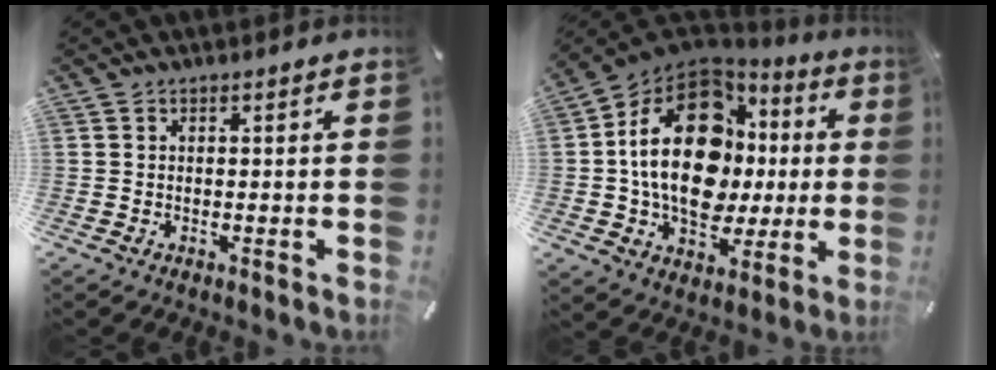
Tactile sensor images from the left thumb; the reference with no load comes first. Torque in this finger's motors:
{"motor_torque": [2.00, 2.00, 1.65, -1.12, 0.86]}